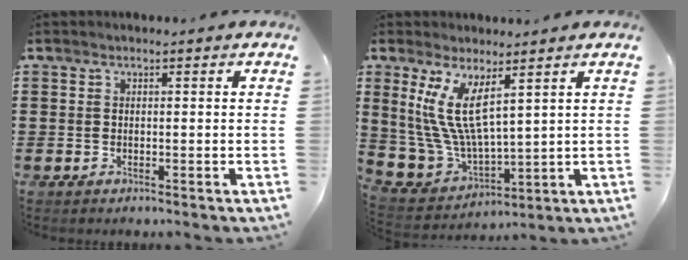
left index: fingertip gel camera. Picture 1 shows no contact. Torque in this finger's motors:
{"motor_torque": [1.46, 0.11, 1.05, 0.21]}